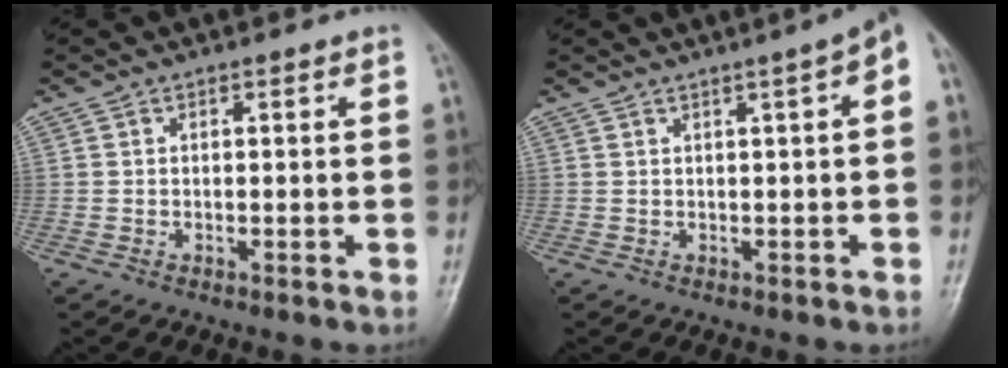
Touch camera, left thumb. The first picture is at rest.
{"total": 4.0, "force": [1.1, 0.6, 3.8], "torque": [-0.040, 0.018, 0.007]}